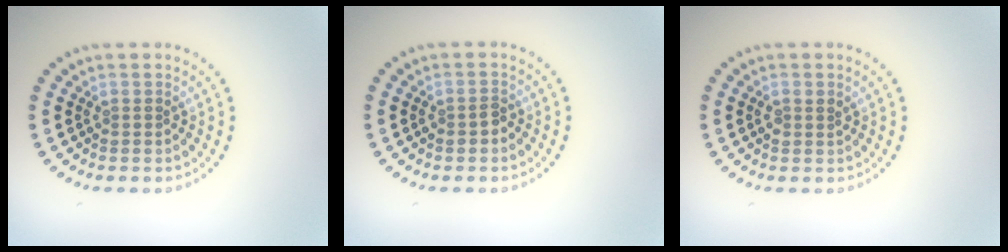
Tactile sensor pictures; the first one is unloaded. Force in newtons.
{"total": 1.2, "press": 1.1, "slide": 0.4}
{"total": 0.9, "press": 0.9, "slide": 0.3}